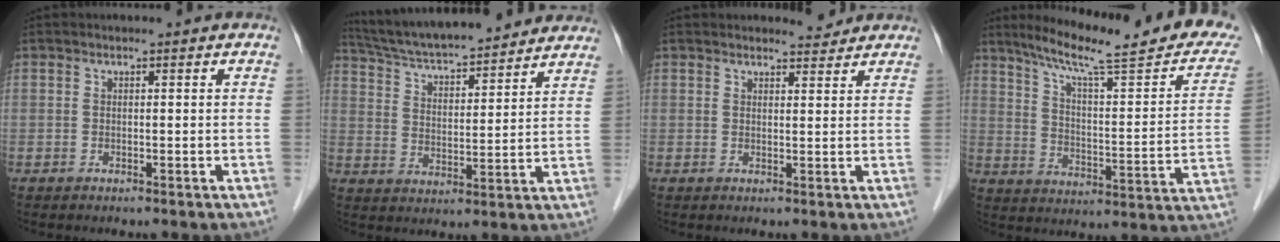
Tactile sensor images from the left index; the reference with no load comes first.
{"total": 19.8, "force": [17.8, 2.8, 8.2], "torque": [-0.137, 0.031, 0.272]}
{"total": 2.5, "force": [2.4, 0.4, 0.0], "torque": [-0.004, -0.005, 0.032]}
{"total": 24.7, "force": [19.9, 2.6, 14.4], "torque": [-0.209, -0.025, 0.266]}